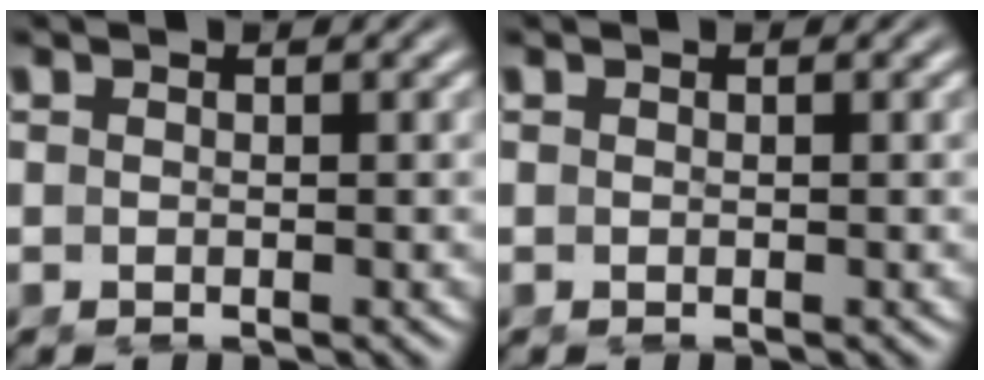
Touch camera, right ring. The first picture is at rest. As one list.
[{"total": 0.0}]